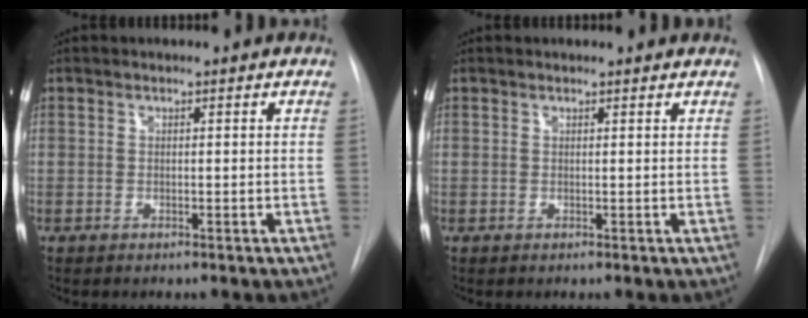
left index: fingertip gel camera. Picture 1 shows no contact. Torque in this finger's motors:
{"motor_torque": [0.31, -0.48, -0.06, 0.00]}